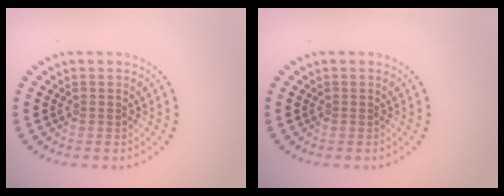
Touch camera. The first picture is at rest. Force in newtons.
{"total": 0.0}